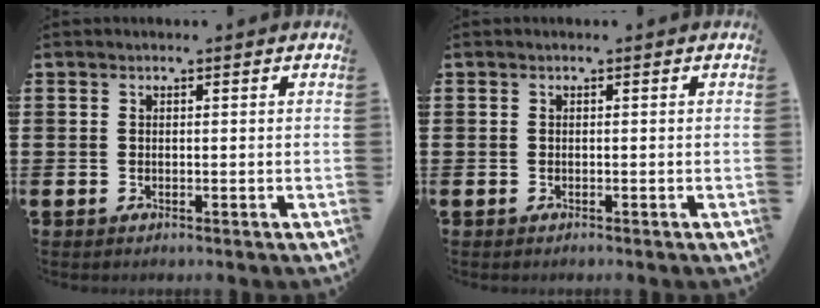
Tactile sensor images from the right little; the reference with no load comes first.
{"total": 0.0}